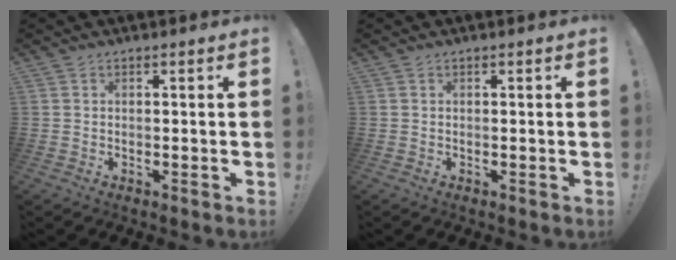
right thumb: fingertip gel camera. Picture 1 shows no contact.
{"total": 0.0}